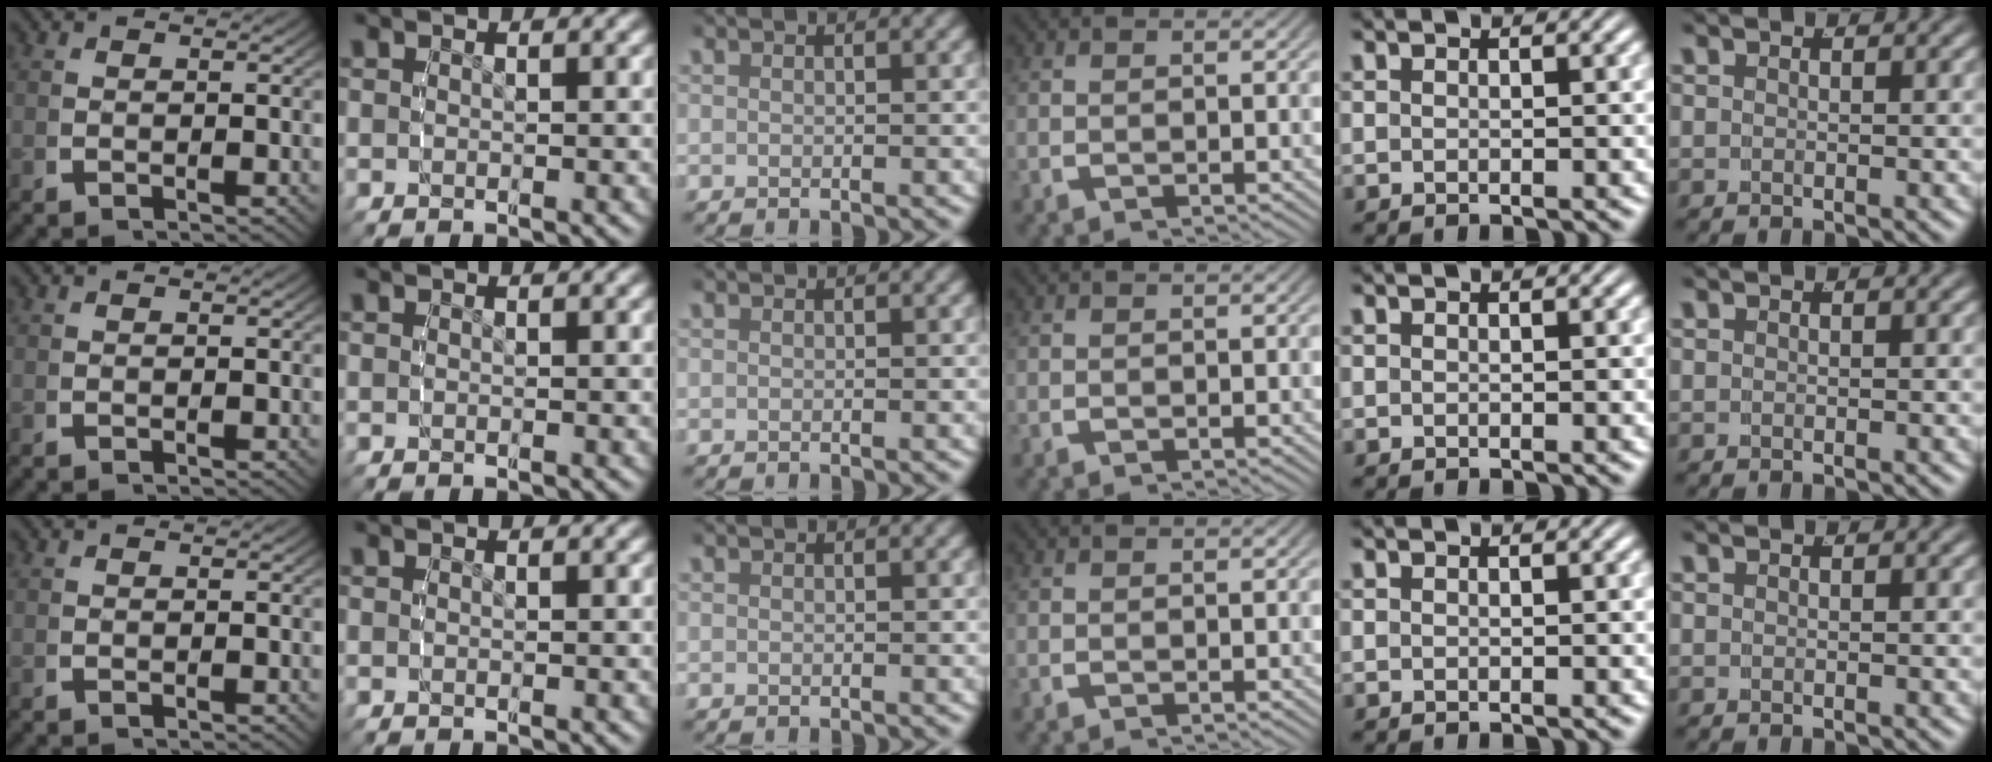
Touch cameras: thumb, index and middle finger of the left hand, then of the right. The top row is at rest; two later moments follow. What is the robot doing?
{"motion": "reach", "object": "router"}